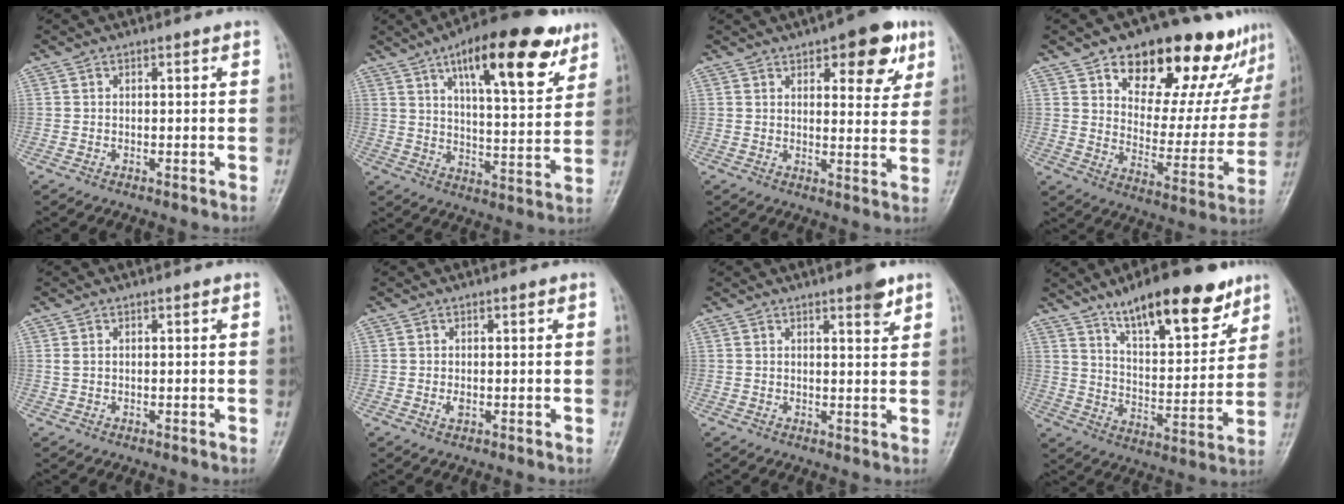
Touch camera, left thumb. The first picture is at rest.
{"total": 19.6, "force": [10.9, 6.5, 14.9], "torque": [-0.189, -0.038, 0.164]}
{"total": 10.7, "force": [5.6, 4.5, 7.9], "torque": [-0.069, -0.021, 0.069]}
{"total": 22.6, "force": [14.9, 10.7, 13.2], "torque": [-0.122, -0.064, 0.216]}
{"total": 0.9, "force": [0.3, 0.5, 0.7], "torque": [-0.013, 0.008, 0.011]}
{"total": 1.3, "force": [0.0, 0.7, 1.0], "torque": [-0.018, -0.003, -0.002]}
{"total": 3.5, "force": [2.4, 0.7, 2.5], "torque": [-0.029, -0.015, 0.032]}
{"total": 18.1, "force": [12.3, 6.0, 11.9], "torque": [-0.146, -0.064, 0.201]}